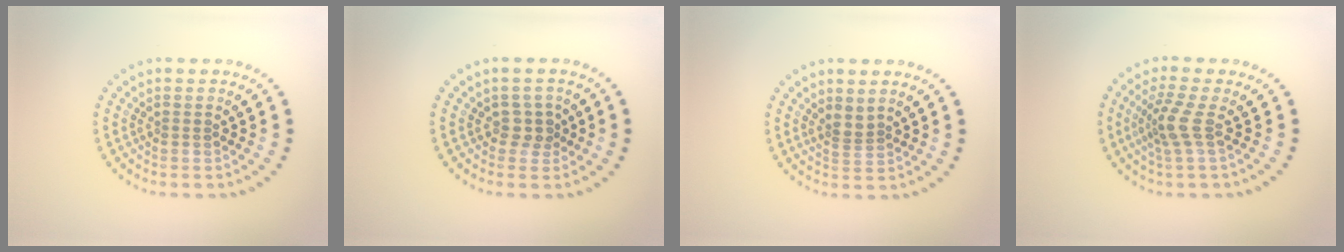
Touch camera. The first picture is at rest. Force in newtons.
{"total": 1.7, "press": 1.4, "slide": 1.0}
{"total": 1.1, "press": 0.7, "slide": 0.9}
{"total": 2.6, "press": 1.9, "slide": 1.8}